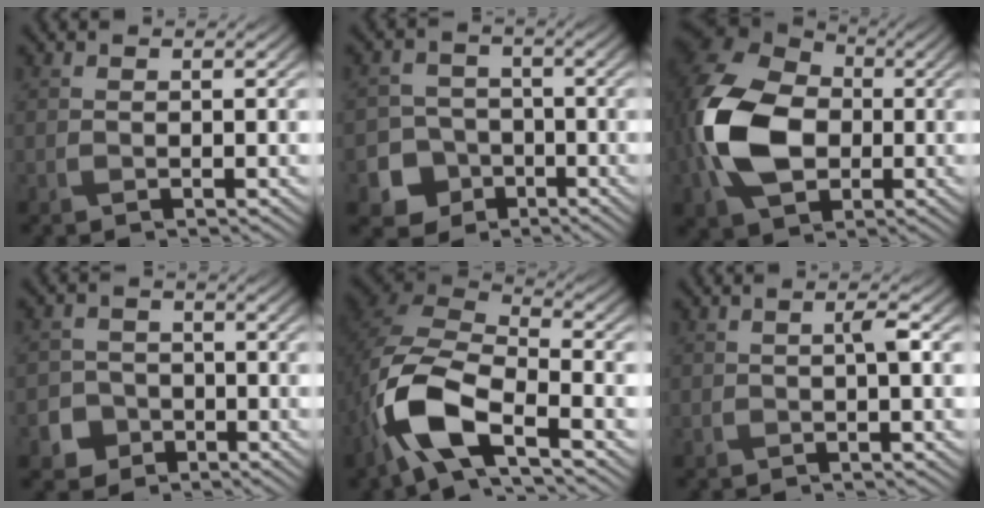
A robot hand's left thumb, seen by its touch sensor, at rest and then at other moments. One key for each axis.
{"total": 5.9, "fx": -2.9, "fy": 4.9, "fz": 1.6, "tx": -0.029, "ty": -0.008, "tz": -0.068}
{"total": 15.0, "fx": -1.7, "fy": 10.5, "fz": 10.5, "tx": -0.278, "ty": -0.016, "tz": -0.038}
{"total": 3.7, "fx": -1.9, "fy": 3.0, "fz": 0.9, "tx": -0.010, "ty": -0.004, "tz": -0.043}
{"total": 12.3, "fx": -5.4, "fy": 5.6, "fz": 9.5, "tx": -0.216, "ty": -0.018, "tz": -0.113}
{"total": 1.4, "fx": 0.1, "fy": 0.1, "fz": 1.4, "tx": -0.028, "ty": 0.007, "tz": 0.002}